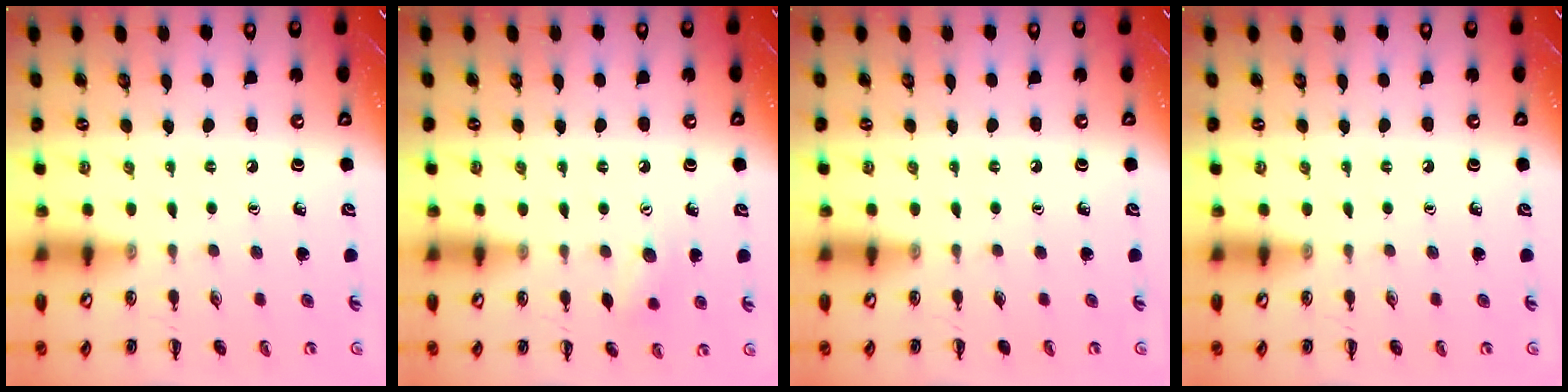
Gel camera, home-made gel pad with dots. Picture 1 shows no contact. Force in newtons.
{"total": 8.8, "press": 8.7, "slide": 1.4}
{"total": 0.0}
{"total": 0.0}